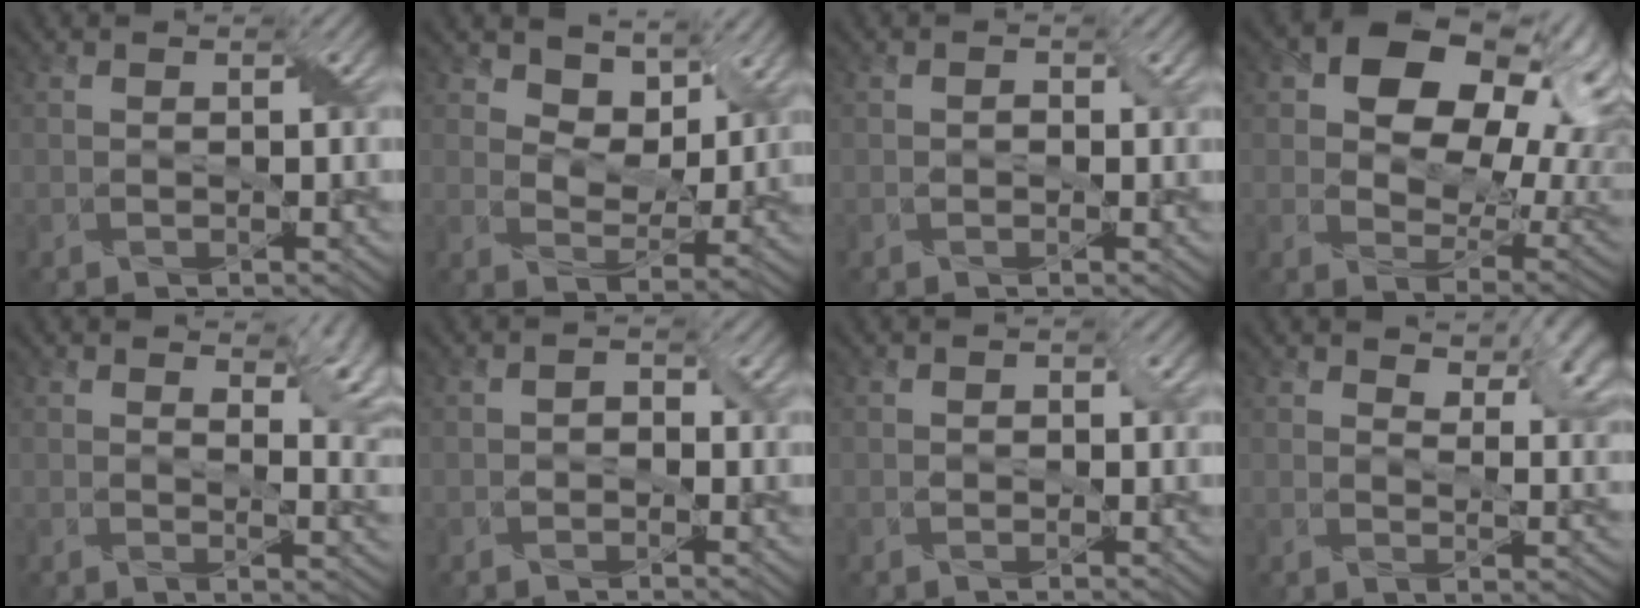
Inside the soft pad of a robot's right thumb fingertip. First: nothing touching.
{"total": 6.2, "force": [4.1, 3.7, 2.8], "torque": [-0.057, -0.009, 0.061]}
{"total": 0.9, "force": [-0.2, 0.7, 0.4], "torque": [-0.006, -0.002, -0.007]}
{"total": 18.3, "force": [7.1, 11.4, 12.5], "torque": [-0.180, 0.024, 0.110]}
{"total": 8.0, "force": [4.0, 3.3, 6.1], "torque": [-0.087, -0.003, 0.069]}
{"total": 1.2, "force": [-0.5, 1.0, 0.5], "torque": [-0.011, 0.000, -0.013]}
{"total": 0.9, "force": [-0.1, 0.8, 0.5], "torque": [-0.008, -0.003, -0.003]}
{"total": 7.6, "force": [4.7, 3.6, 4.8], "torque": [-0.076, -0.002, 0.080]}